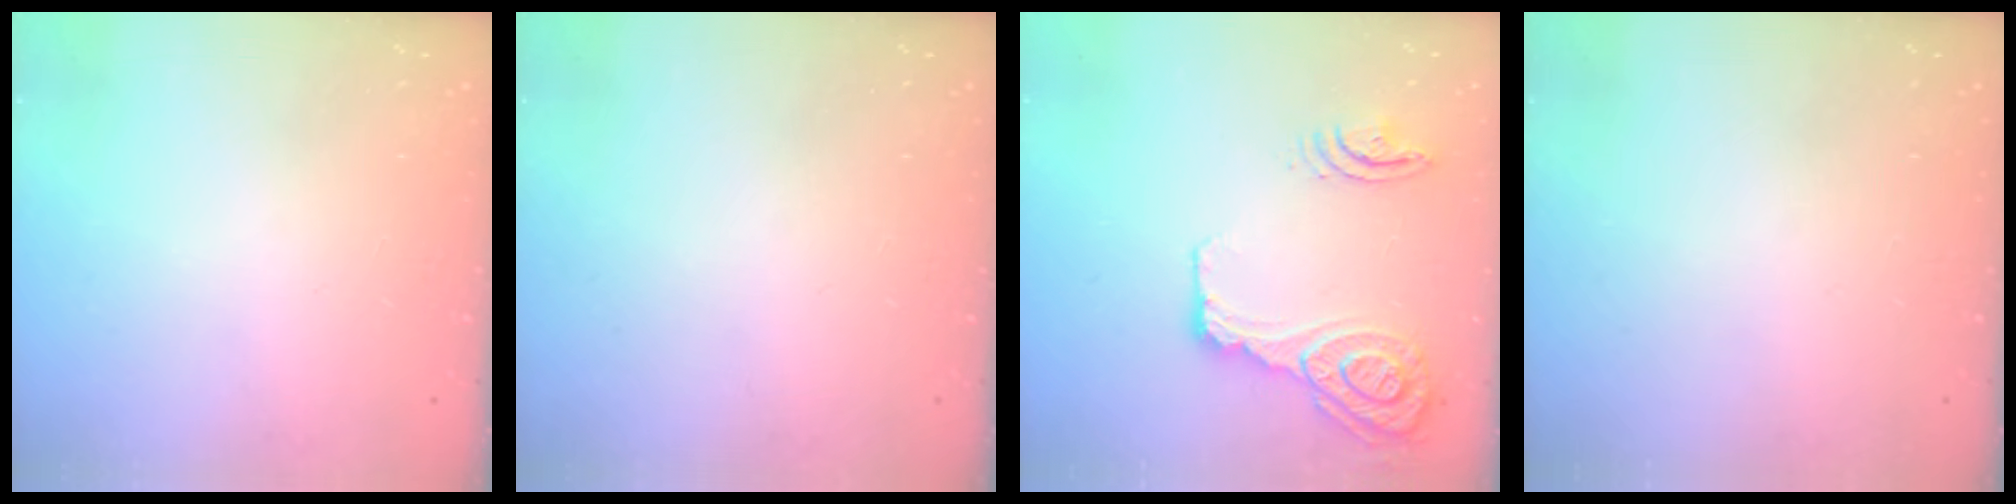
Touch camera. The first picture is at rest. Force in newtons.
{"total": 0.0}
{"total": 17.9, "press": 17.6, "slide": 3.7}
{"total": 0.0}